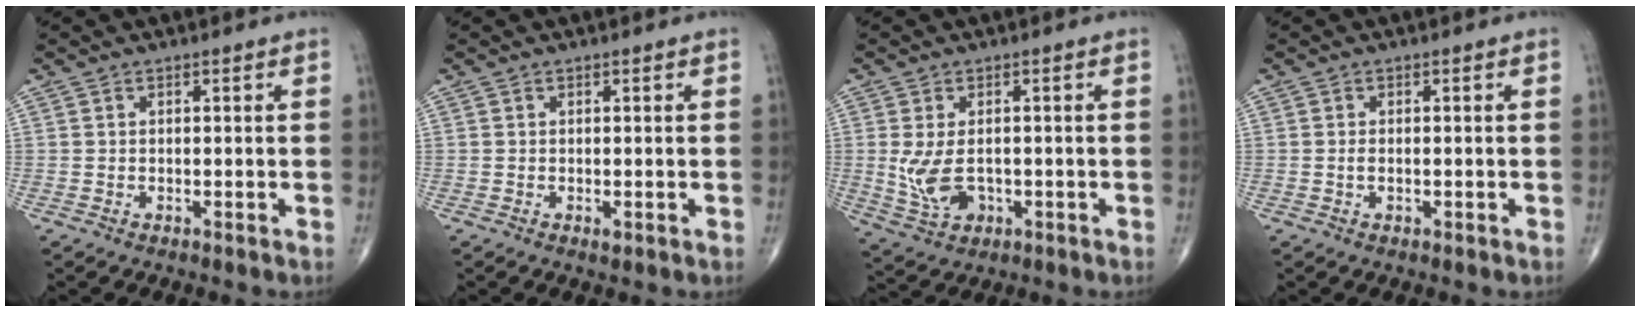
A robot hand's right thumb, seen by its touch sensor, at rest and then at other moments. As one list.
[{"total": 0.6, "force": [-0.1, 0.3, 0.5], "torque": [-0.007, -0.002, -0.003]}, {"total": 6.8, "force": [-0.5, 4.2, 5.2], "torque": [-0.103, -0.007, 0.001]}, {"total": 1.1, "force": [-0.2, 0.6, 0.9], "torque": [-0.020, -0.001, -0.003]}]